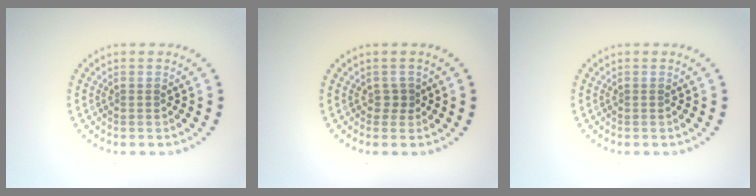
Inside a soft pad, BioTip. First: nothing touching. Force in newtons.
{"total": 0.9, "press": 0.8, "slide": 0.5}
{"total": 0.0}